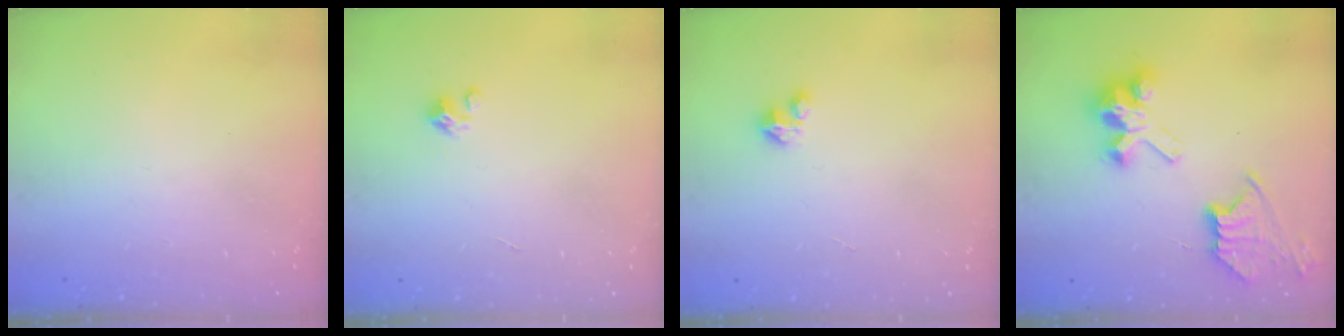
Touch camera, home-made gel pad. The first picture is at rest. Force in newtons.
{"total": 1.5, "press": 1.5, "slide": 0.1}
{"total": 1.5, "press": 1.5, "slide": 0.2}
{"total": 9.8, "press": 9.8, "slide": 0.7}